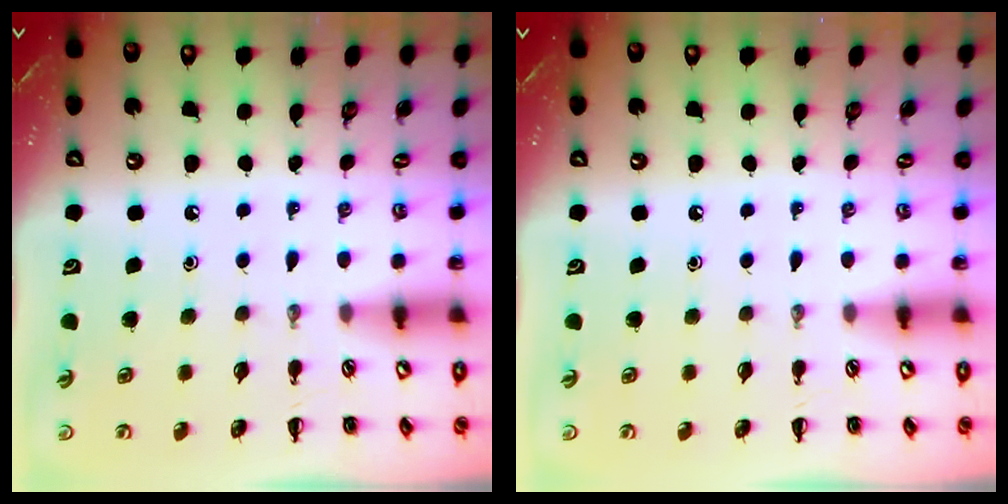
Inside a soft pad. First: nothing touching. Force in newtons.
{"total": 0.0}